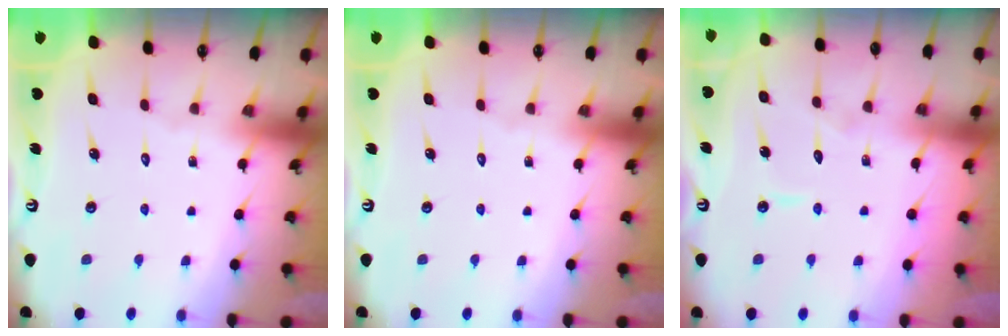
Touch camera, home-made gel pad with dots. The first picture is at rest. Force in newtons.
{"total": 0.0}
{"total": 5.2, "press": 5.1, "slide": 0.5}